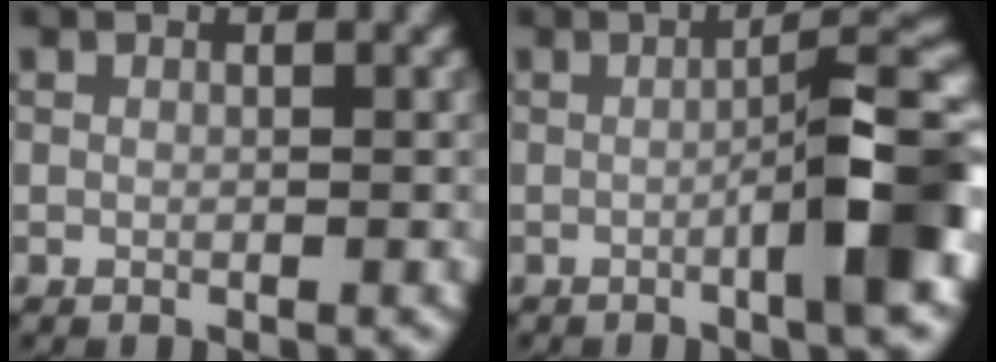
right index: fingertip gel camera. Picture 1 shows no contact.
{"total": 7.3, "force": [-1.6, 0.9, 7.1], "torque": [-0.095, 0.017, -0.032]}